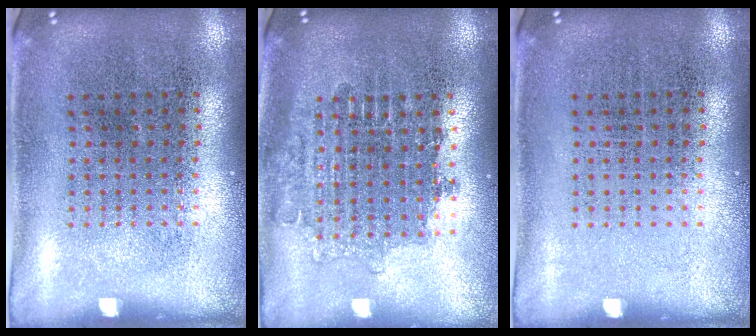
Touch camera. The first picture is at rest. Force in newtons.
{"total": 1.7, "press": 1.4, "slide": 1.0}
{"total": 0.0}